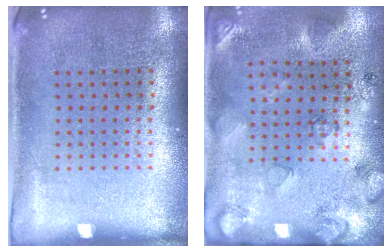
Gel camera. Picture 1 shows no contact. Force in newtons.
{"total": 2.5, "press": 1.8, "slide": 1.8}